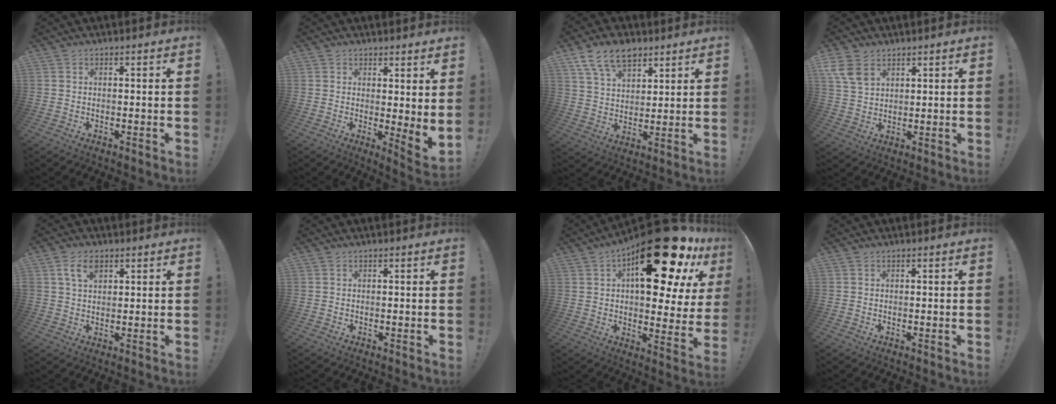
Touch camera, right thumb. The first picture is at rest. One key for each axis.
{"total": 3.7, "fx": 1.9, "fy": 0.2, "fz": 3.1, "tx": -0.036, "ty": -0.031, "tz": 0.035}
{"total": 11.6, "fx": 7.4, "fy": 6.5, "fz": 6.1, "tx": -0.108, "ty": -0.028, "tz": 0.141}
{"total": 8.1, "fx": 4.6, "fy": 5.1, "fz": 4.3, "tx": -0.085, "ty": -0.013, "tz": 0.092}
{"total": 5.7, "fx": 2.7, "fy": 3.2, "fz": 3.9, "tx": -0.069, "ty": 0.000, "tz": 0.049}
{"total": 0.0}
{"total": 29.0, "fx": 12.4, "fy": 11.7, "fz": 23.4, "tx": -0.326, "ty": -0.075, "tz": 0.208}
{"total": 0.0}